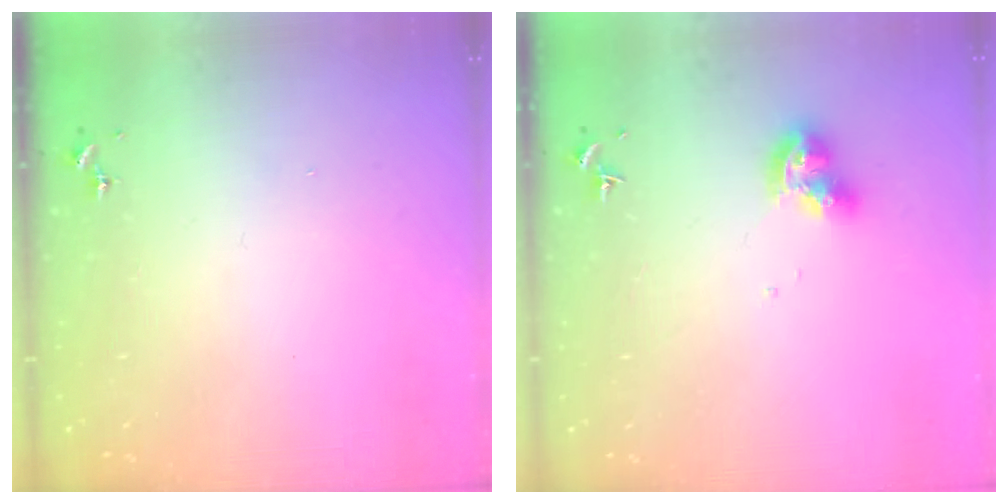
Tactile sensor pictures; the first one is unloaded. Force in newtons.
{"total": 8.5, "press": 8.5, "slide": 0.7}